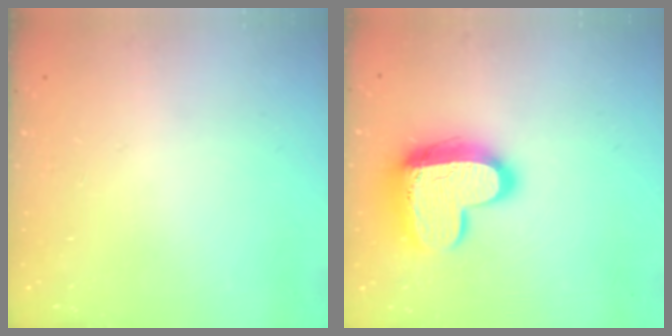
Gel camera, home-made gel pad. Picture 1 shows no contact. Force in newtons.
{"total": 16.3, "press": 16.3, "slide": 1.0}